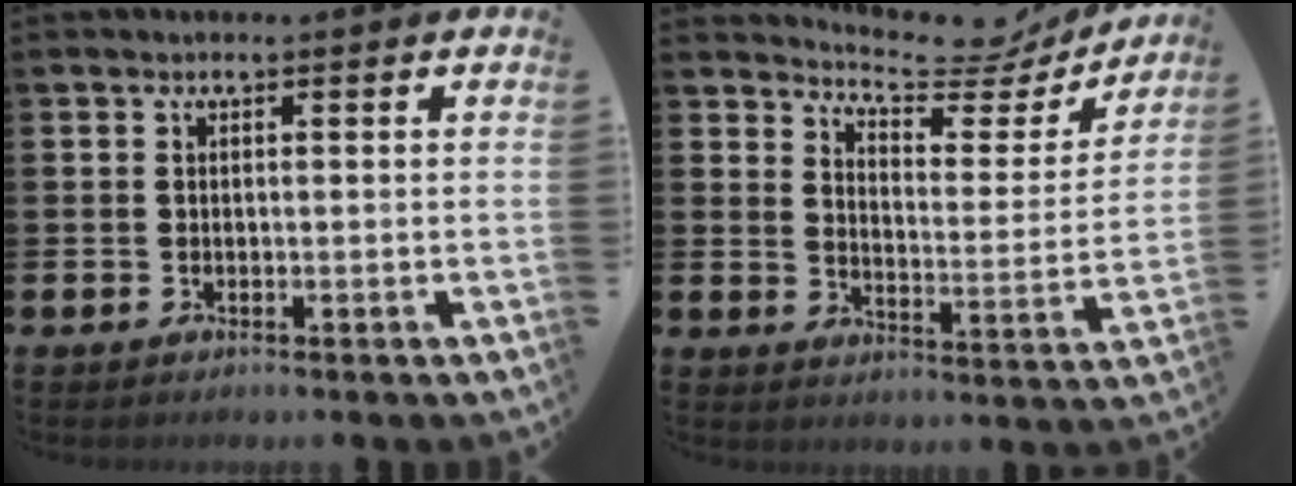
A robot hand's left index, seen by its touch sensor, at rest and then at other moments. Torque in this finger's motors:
{"motor_torque": [0.85, -1.29, 0.39, 0.06]}